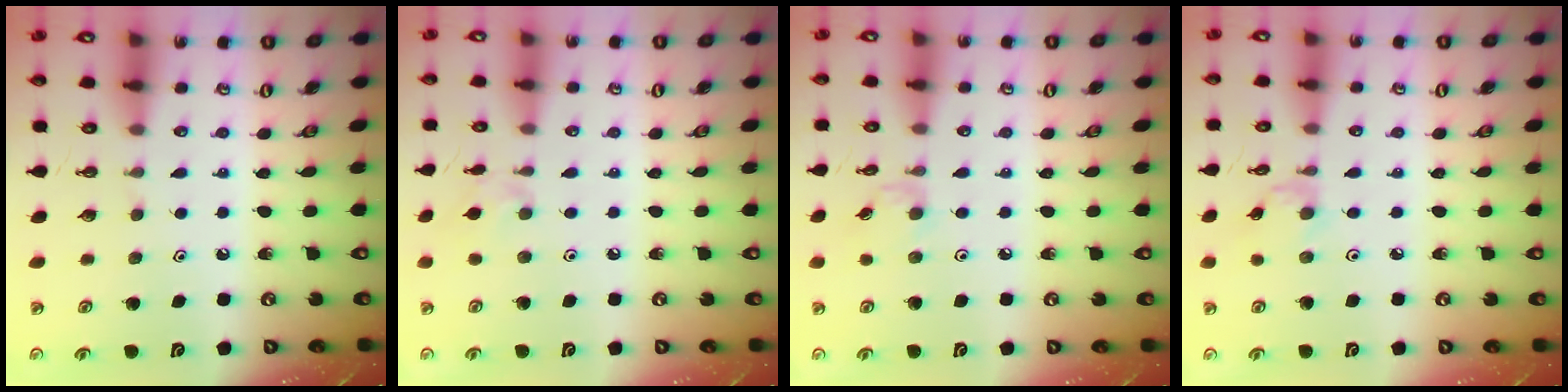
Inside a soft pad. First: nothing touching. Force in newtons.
{"total": 2.4, "press": 2.3, "slide": 0.5}
{"total": 2.5, "press": 2.5, "slide": 0.4}
{"total": 0.9, "press": 0.8, "slide": 0.2}